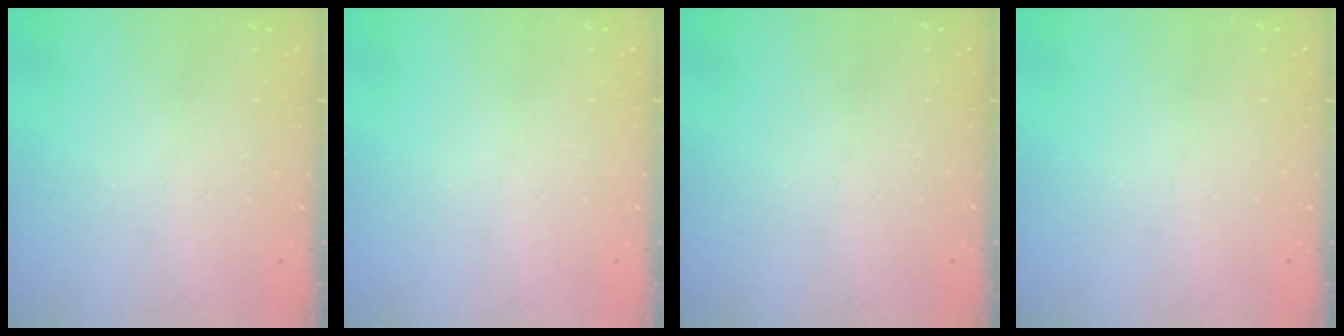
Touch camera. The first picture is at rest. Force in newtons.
{"total": 0.0}
{"total": 0.0}
{"total": 0.0}